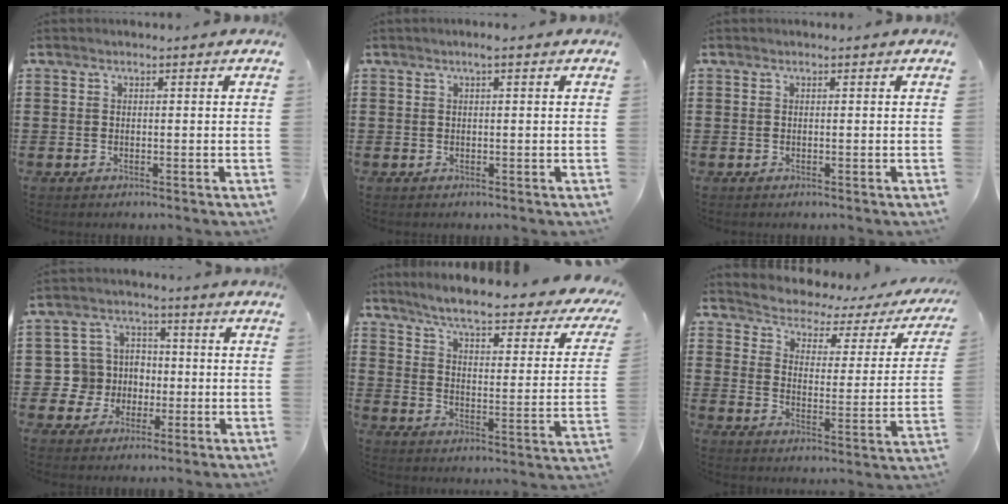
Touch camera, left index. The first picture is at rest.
{"total": 1.2, "force": [0.5, 0.1, 1.1], "torque": [-0.022, 0.001, 0.008]}
{"total": 0.0}
{"total": 7.1, "force": [-0.7, 7.0, 1.5], "torque": [-0.068, 0.011, -0.011]}
{"total": 5.7, "force": [4.6, -0.2, 3.4], "torque": [-0.086, -0.037, 0.069]}
{"total": 2.3, "force": [2.0, 1.0, 0.5], "torque": [-0.030, -0.025, 0.021]}